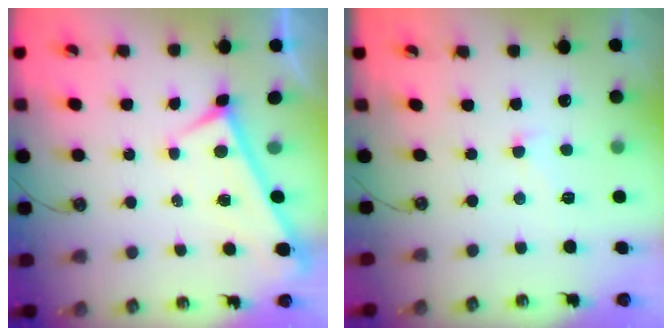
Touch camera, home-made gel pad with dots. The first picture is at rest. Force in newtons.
{"total": 1.6, "press": 1.4, "slide": 0.8}